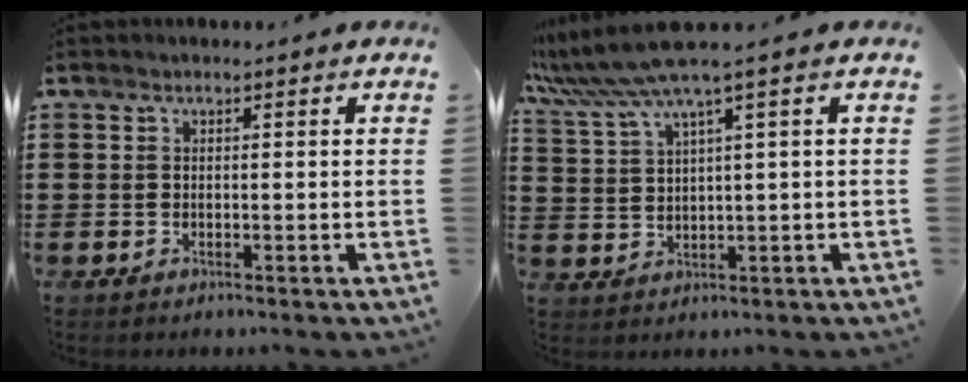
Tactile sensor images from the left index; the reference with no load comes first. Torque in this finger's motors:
{"motor_torque": [1.09, -1.04, 0.81, 0.21]}